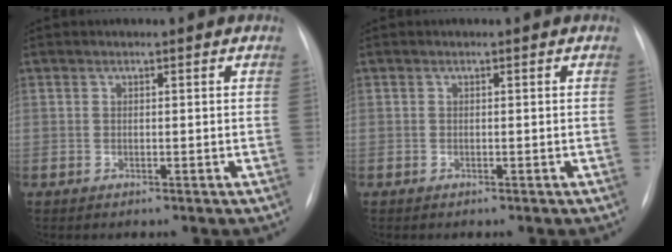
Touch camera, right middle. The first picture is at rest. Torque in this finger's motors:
{"motor_torque": [0.98, -0.97, 0.04, -0.08]}